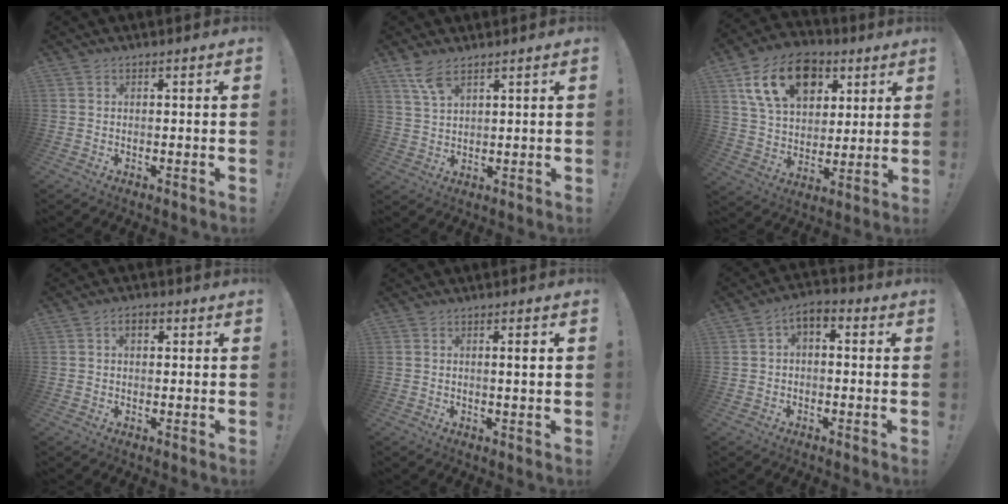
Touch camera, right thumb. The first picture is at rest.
{"total": 6.4, "force": [4.6, 2.2, 3.9], "torque": [-0.072, -0.022, 0.083]}
{"total": 18.9, "force": [8.7, 12.7, 11.0], "torque": [-0.174, -0.030, 0.162]}
{"total": 3.0, "force": [0.7, 1.9, 2.2], "torque": [-0.034, 0.005, 0.009]}
{"total": 2.9, "force": [0.5, 0.0, 2.8], "torque": [-0.038, -0.007, 0.003]}
{"total": 3.6, "force": [-0.8, 2.3, 2.6], "torque": [-0.039, 0.005, -0.013]}